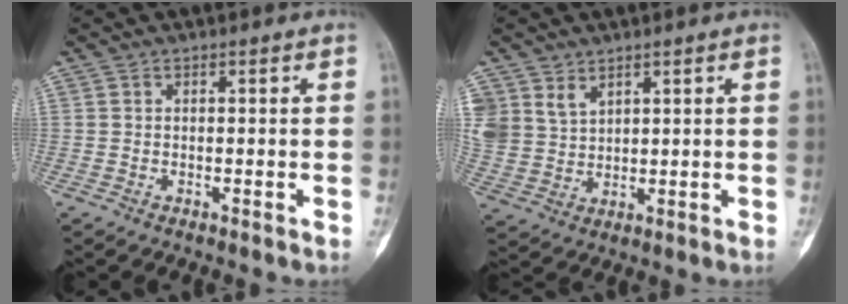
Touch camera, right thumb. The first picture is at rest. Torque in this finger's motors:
{"motor_torque": [-0.11, 2.29, 1.26, -0.18, 0.56]}